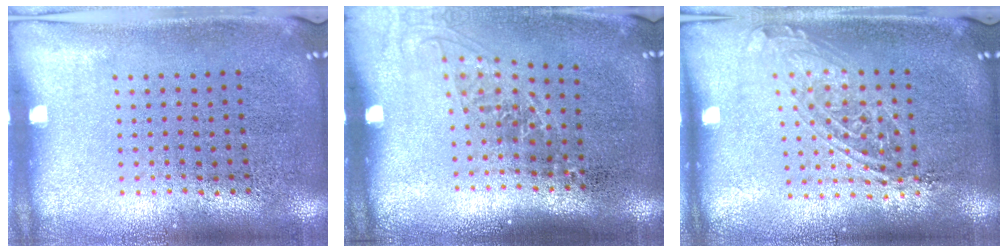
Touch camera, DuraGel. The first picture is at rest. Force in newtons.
{"total": 1.4, "press": 1.1, "slide": 0.9}
{"total": 1.5, "press": 1.2, "slide": 0.9}